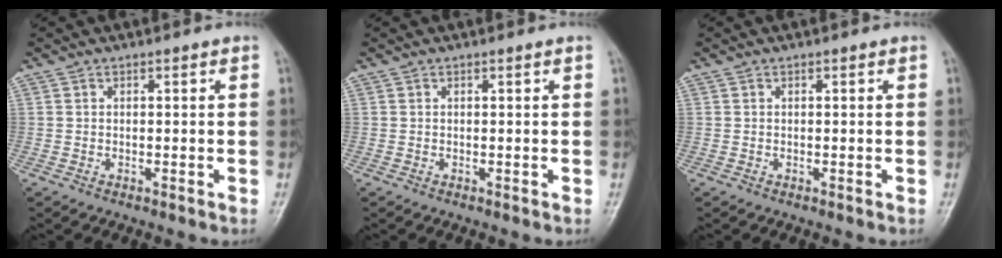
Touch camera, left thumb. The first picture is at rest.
{"total": 0.0}
{"total": 0.0}